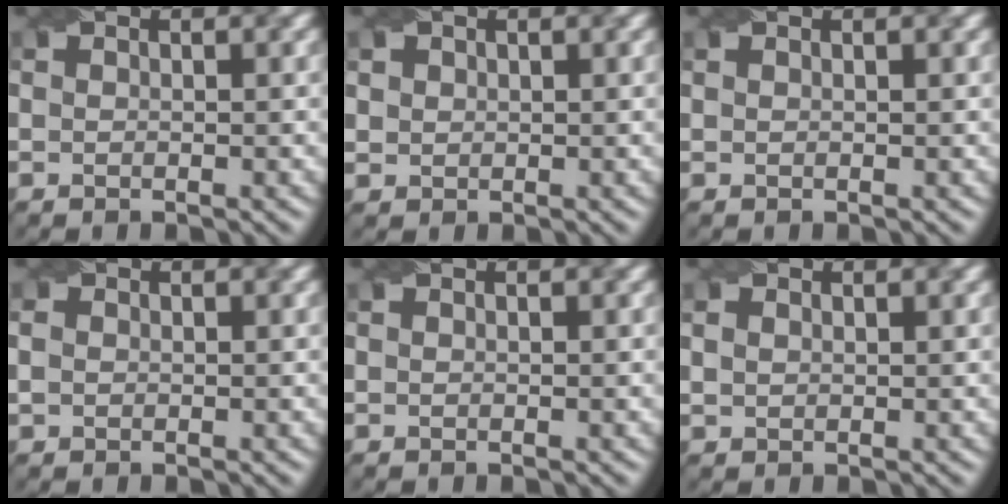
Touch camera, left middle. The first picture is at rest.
{"total": 1.0, "force": [0.2, 1.0, -0.1], "torque": [0.003, -0.005, 0.017]}
{"total": 0.0}
{"total": 1.0, "force": [0.1, 1.0, 0.4], "torque": [-0.007, 0.001, 0.000]}
{"total": 0.0}
{"total": 1.3, "force": [0.6, 0.9, 0.7], "torque": [-0.014, 0.002, 0.014]}